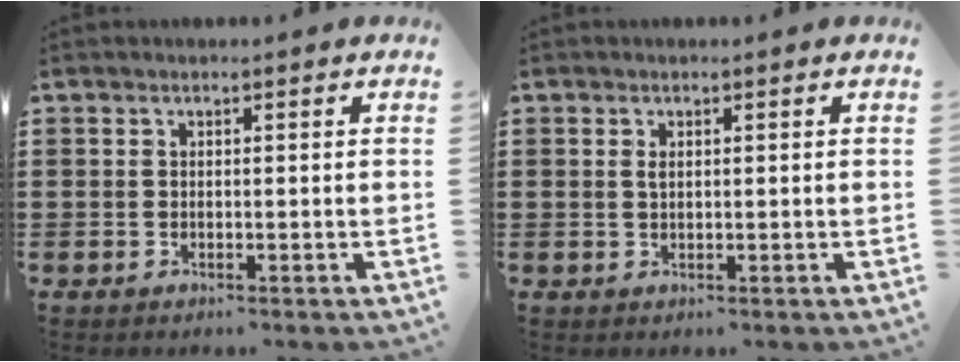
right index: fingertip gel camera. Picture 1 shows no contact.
{"total": 1.0, "force": [0.3, 0.4, 0.9], "torque": [-0.019, 0.001, 0.006]}